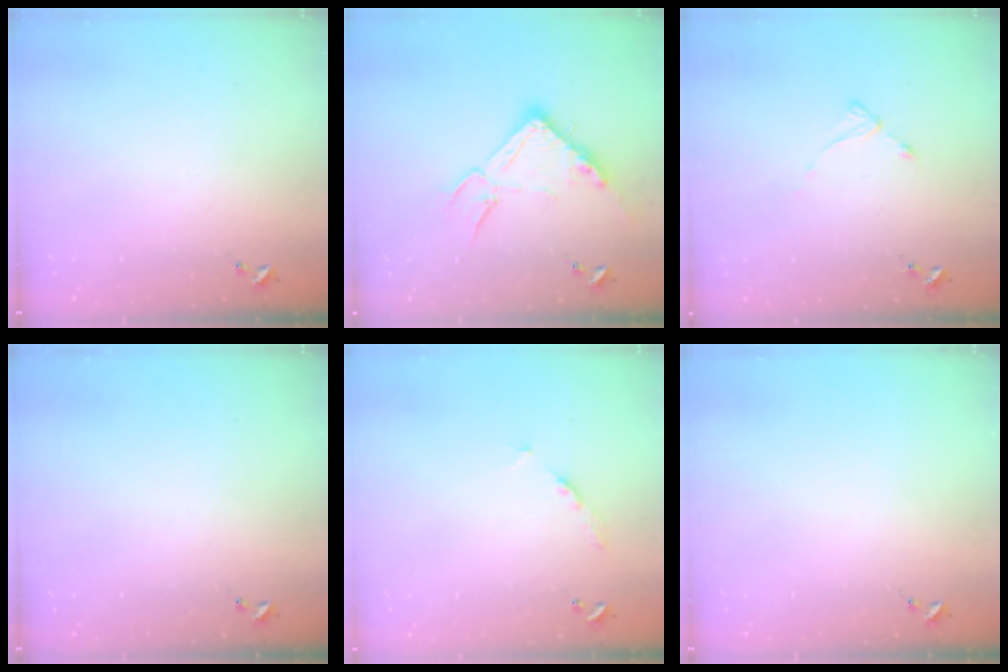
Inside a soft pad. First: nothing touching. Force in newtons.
{"total": 15.6, "press": 15.6, "slide": 0.6}
{"total": 2.4, "press": 2.4, "slide": 0.3}
{"total": 0.0}
{"total": 3.9, "press": 3.9, "slide": 0.5}
{"total": 0.0}